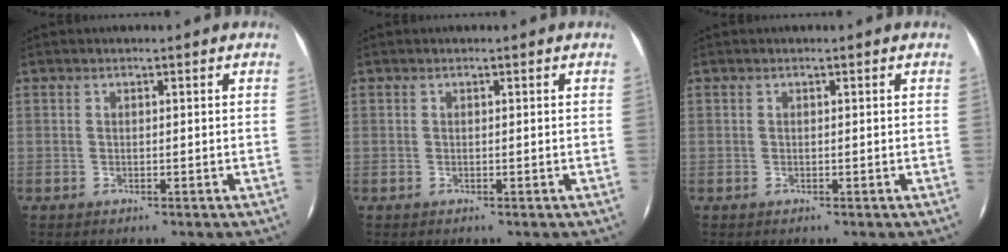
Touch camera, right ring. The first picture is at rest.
{"total": 0.0}
{"total": 0.0}